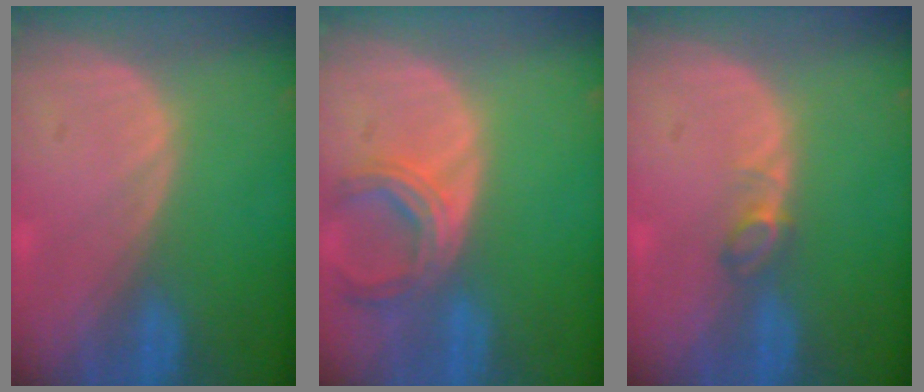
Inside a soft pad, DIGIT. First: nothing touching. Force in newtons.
{"total": 6.0, "press": 5.5, "slide": 2.3}
{"total": 2.1, "press": 2.1, "slide": 0.4}